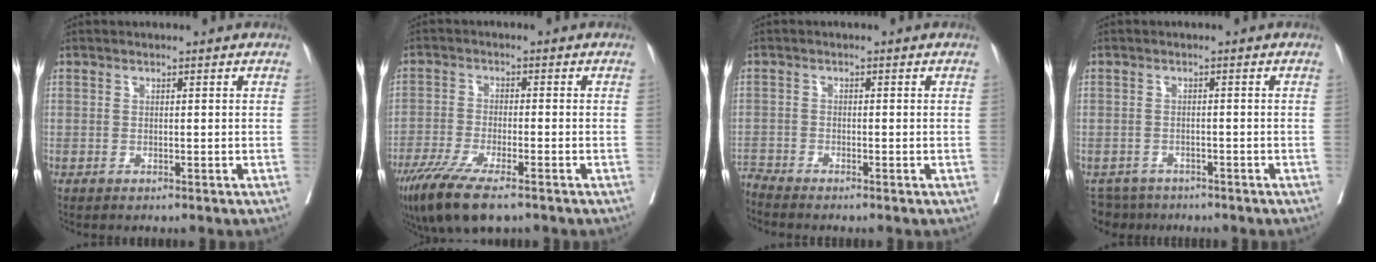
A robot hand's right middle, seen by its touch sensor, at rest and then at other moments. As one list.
[{"total": 10.5, "force": [-7.4, 1.8, 7.3], "torque": [-0.126, -0.025, -0.123]}, {"total": 2.2, "force": [-2.0, -0.8, -0.3], "torque": [0.001, -0.013, -0.042]}, {"total": 4.2, "force": [-3.7, 2.0, -0.4], "torque": [0.006, -0.004, -0.060]}]